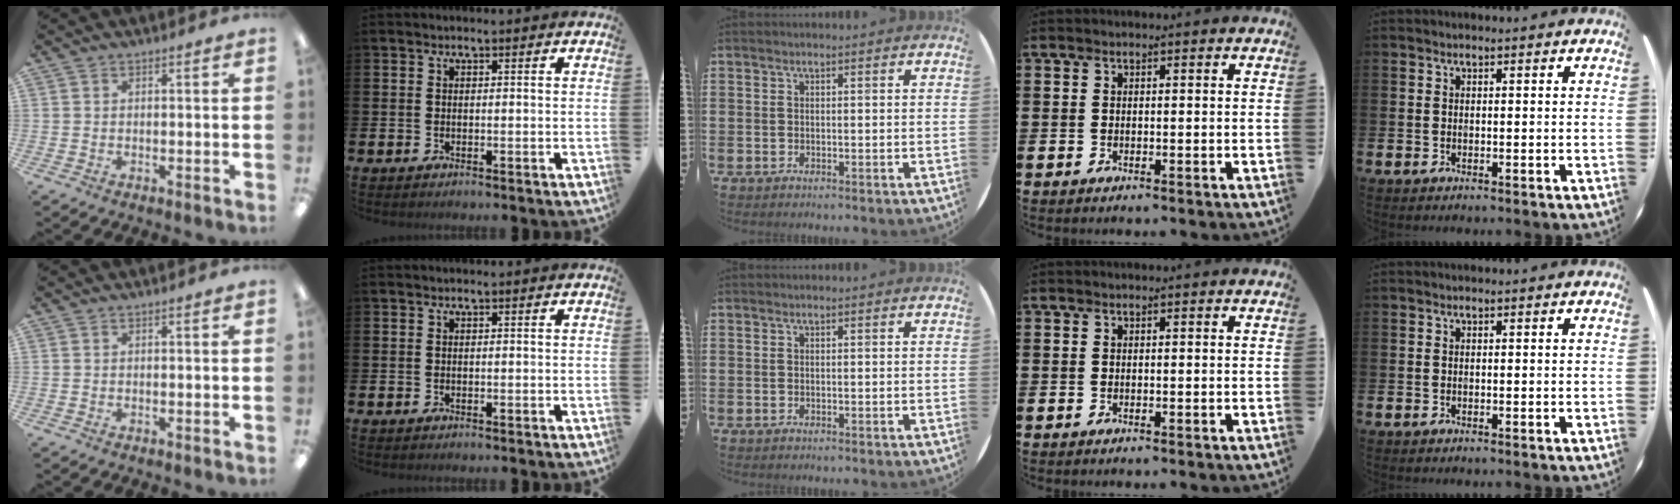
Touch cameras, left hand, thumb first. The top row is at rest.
{}